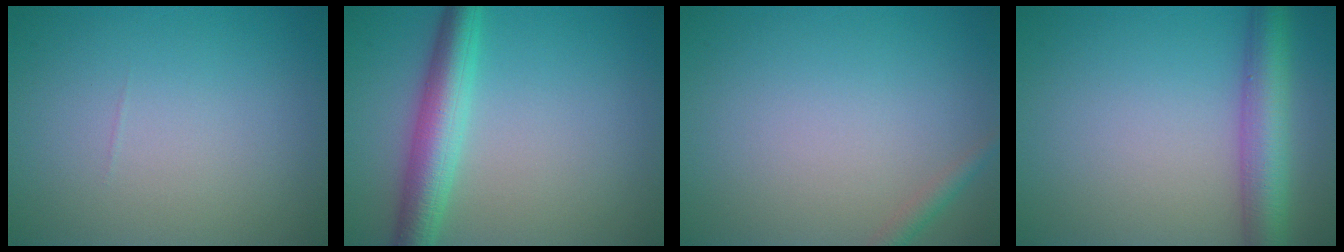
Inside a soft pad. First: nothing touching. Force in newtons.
{"total": 4.9, "press": 4.9, "slide": 0.0}
{"total": 1.2, "press": 1.2, "slide": 0.0}
{"total": 5.1, "press": 5.1, "slide": 0.2}